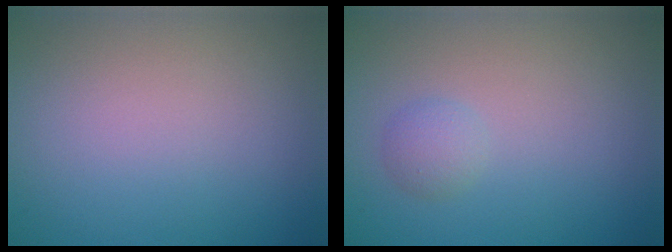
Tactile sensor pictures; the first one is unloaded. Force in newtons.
{"total": 1.3, "press": 1.3, "slide": 0.0}